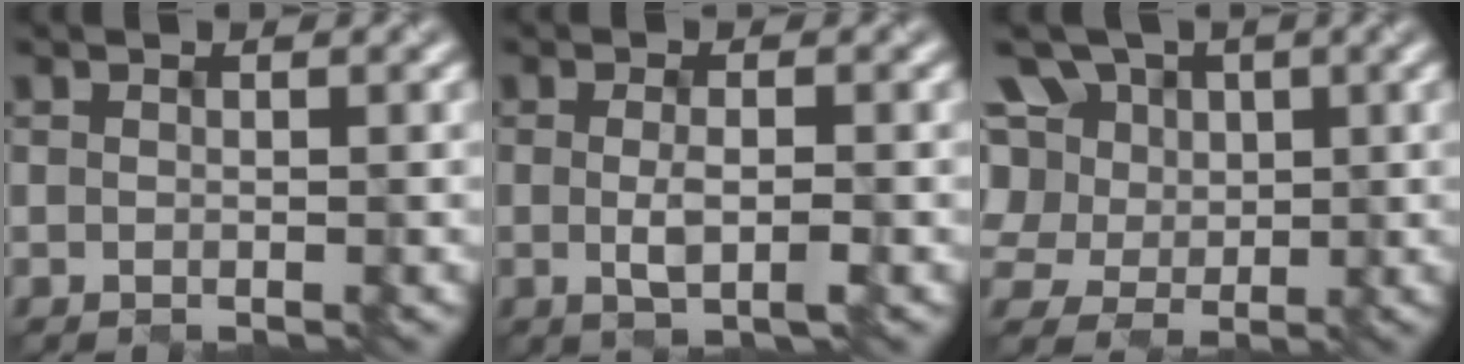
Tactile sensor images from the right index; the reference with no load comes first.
{"total": 2.1, "force": [-0.8, 0.3, 1.9], "torque": [-0.042, -0.003, -0.008]}
{"total": 9.9, "force": [3.2, 8.2, 4.6], "torque": [-0.108, 0.035, 0.039]}